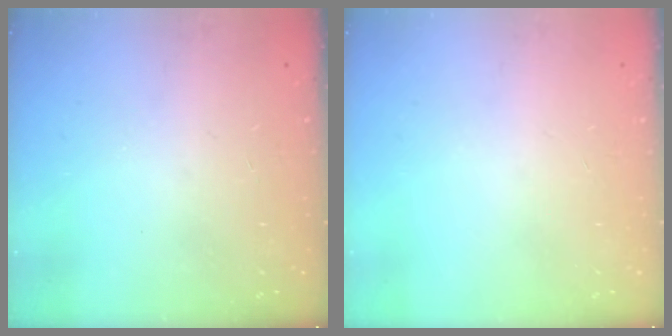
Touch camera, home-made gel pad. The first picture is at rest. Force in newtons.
{"total": 0.0}